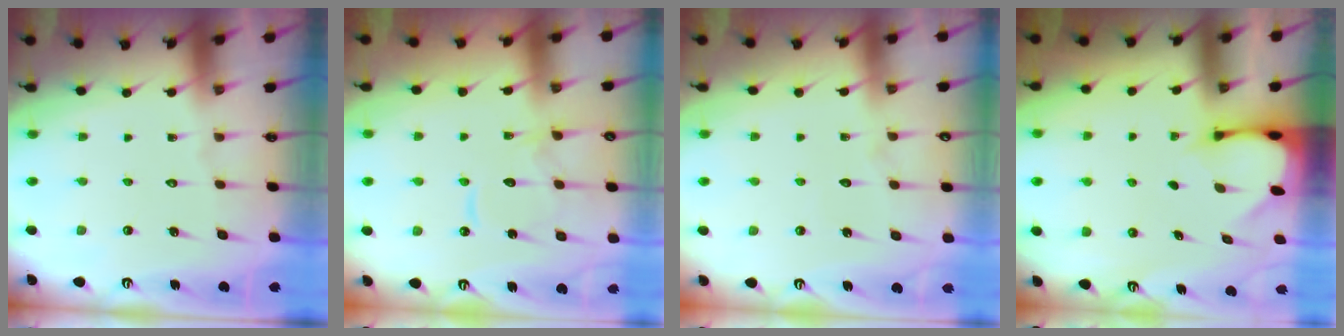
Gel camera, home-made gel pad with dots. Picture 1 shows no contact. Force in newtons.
{"total": 12.0, "press": 12.0, "slide": 1.1}
{"total": 3.2, "press": 3.2, "slide": 0.3}
{"total": 2.0, "press": 2.0, "slide": 0.1}